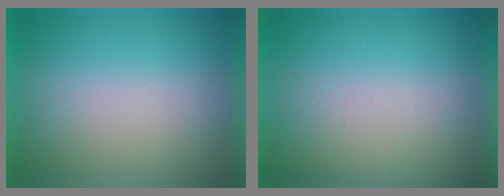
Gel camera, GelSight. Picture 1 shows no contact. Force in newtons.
{"total": 2.9}